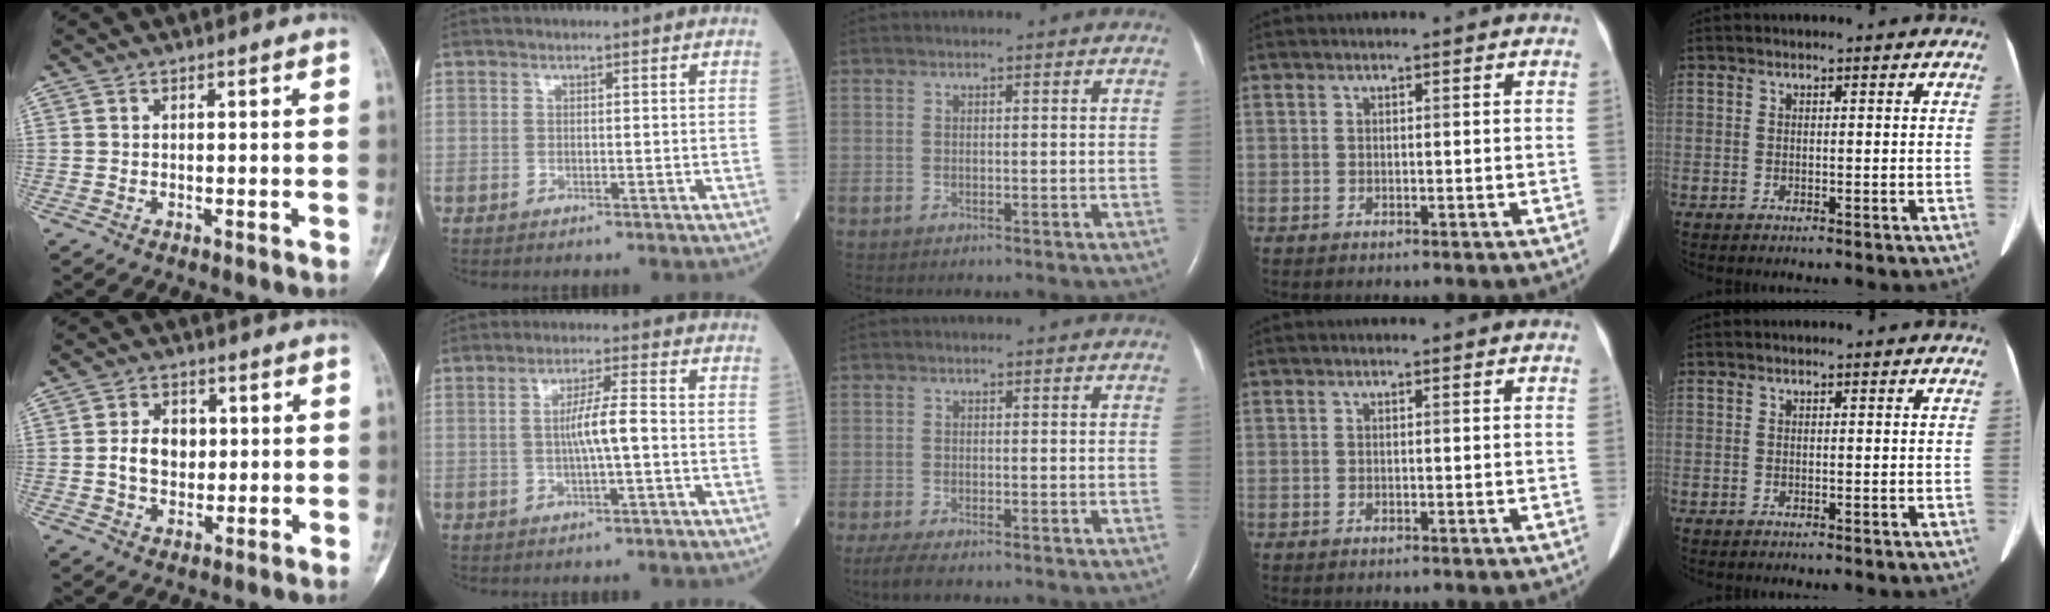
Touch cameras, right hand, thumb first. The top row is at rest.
{"thumb": {"total": 6.5, "force": [0.6, 5.0, 4.1], "torque": [-0.050, 0.003, 0.009]}, "index": {"total": 5.2, "force": [-0.4, 0.2, 5.2], "torque": [-0.097, 0.004, -0.008]}, "middle": {"total": 3.4, "force": [-2.5, 0.6, 2.2], "torque": [-0.048, -0.013, -0.041]}}